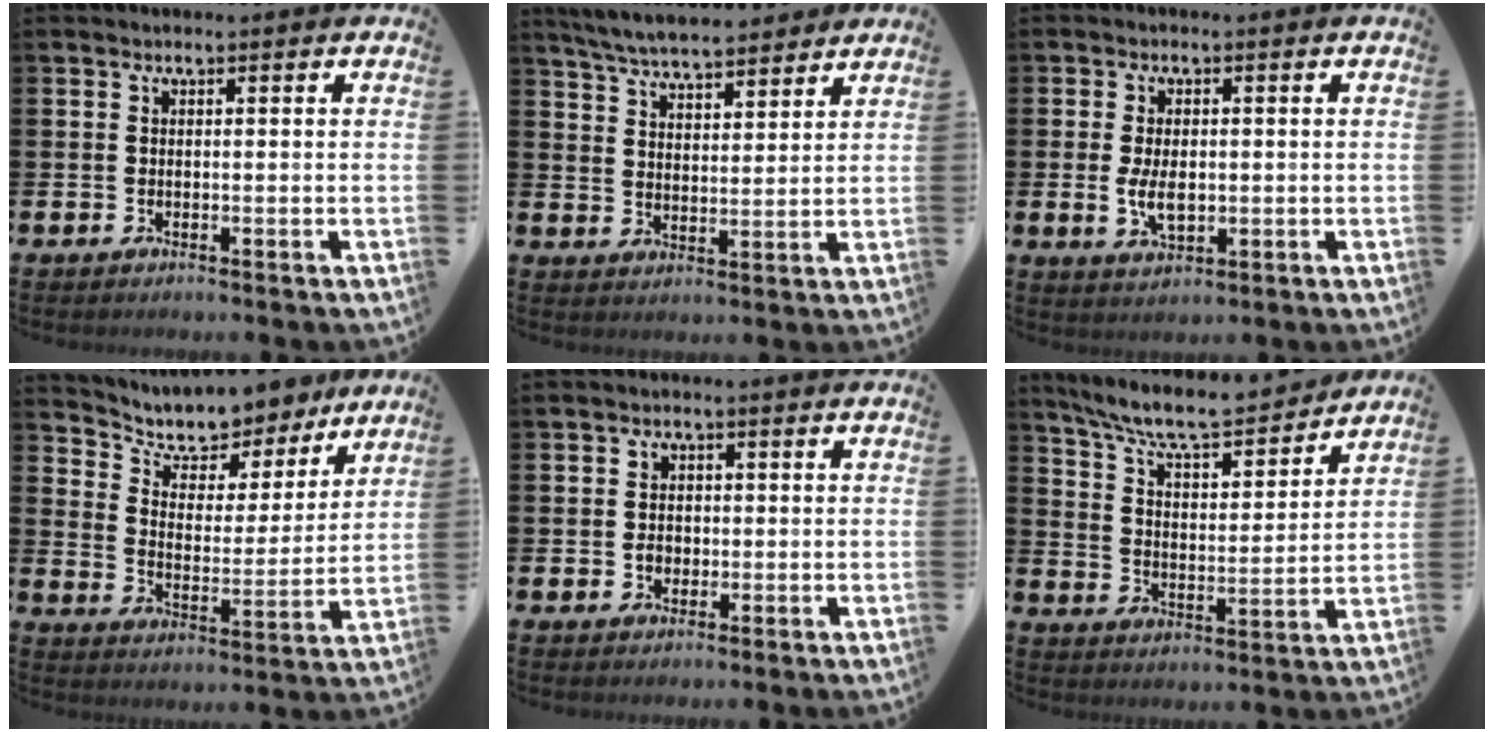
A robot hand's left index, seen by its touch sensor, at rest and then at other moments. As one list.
[{"total": 5.9, "force": [5.8, 0.5, 1.1], "torque": [-0.048, -0.027, 0.104]}, {"total": 4.4, "force": [-0.1, 2.5, 3.7], "torque": [-0.058, 0.001, -0.003]}, {"total": 8.0, "force": [7.4, 2.8, 1.3], "torque": [-0.058, -0.058, 0.128]}, {"total": 2.1, "force": [0.0, 1.9, 0.9], "torque": [-0.004, 0.001, -0.006]}, {"total": 8.5, "force": [7.8, 1.1, 3.1], "torque": [-0.090, -0.056, 0.134]}]